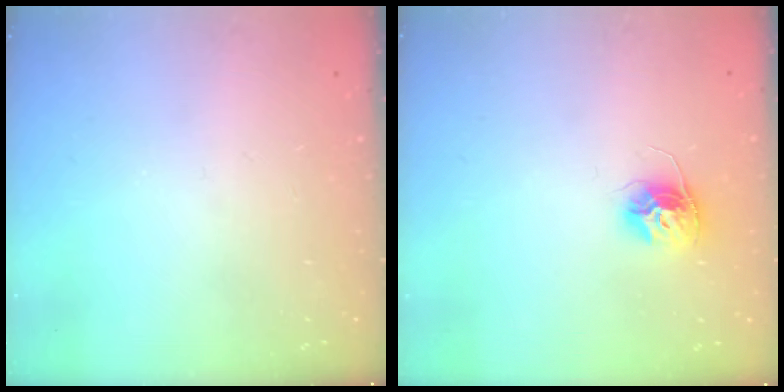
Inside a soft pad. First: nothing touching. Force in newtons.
{"total": 10.3, "press": 10.3, "slide": 0.6}